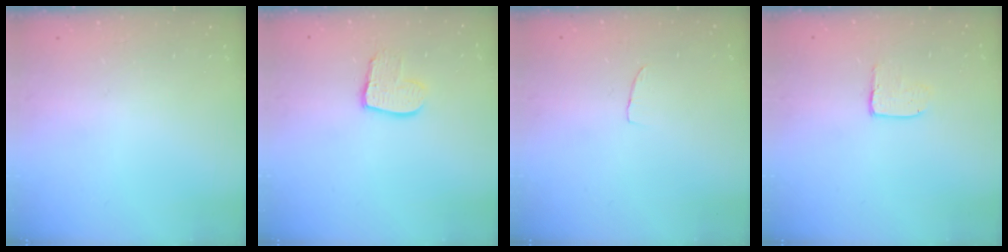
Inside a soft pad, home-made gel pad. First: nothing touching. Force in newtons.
{"total": 9.5, "press": 9.5, "slide": 0.7}
{"total": 3.5, "press": 3.5, "slide": 0.2}
{"total": 3.9, "press": 3.9, "slide": 0.1}